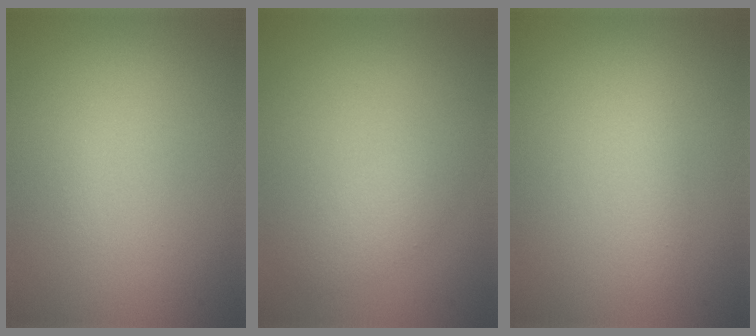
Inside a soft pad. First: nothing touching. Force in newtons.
{"total": 1.7, "press": 1.7, "slide": 0.0}
{"total": 1.1, "press": 1.1, "slide": 0.0}